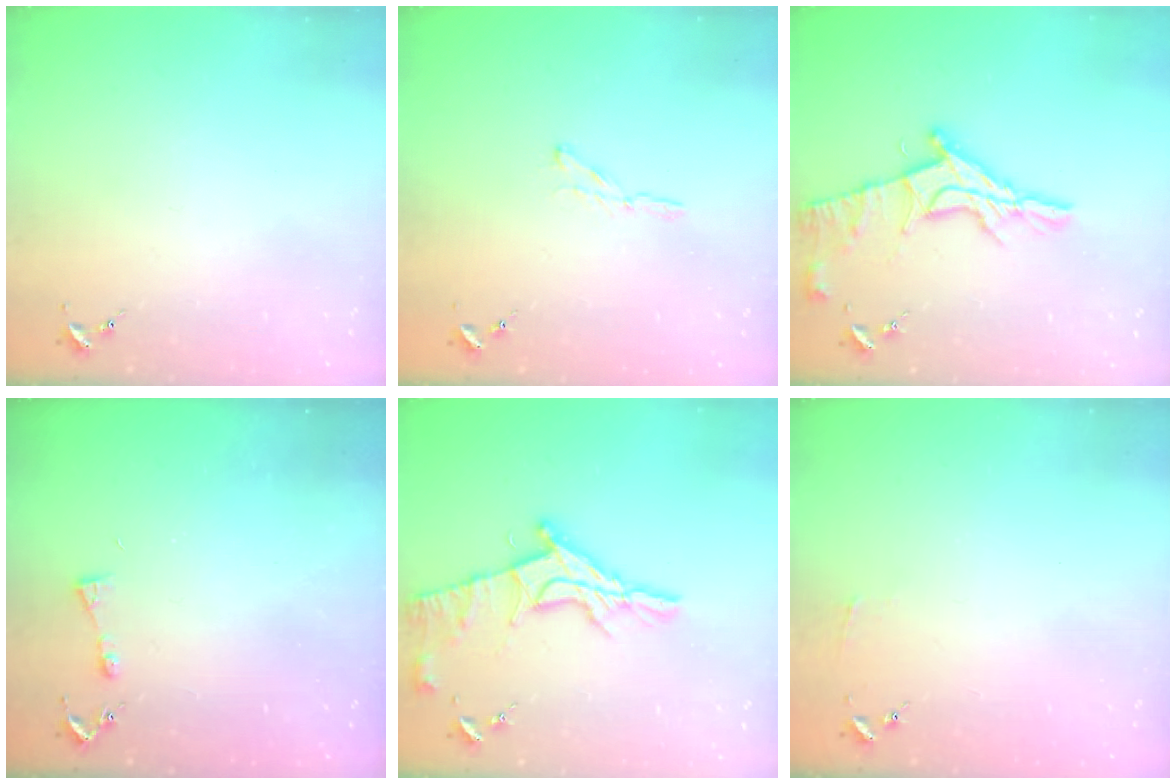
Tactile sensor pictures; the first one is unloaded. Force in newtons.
{"total": 2.4, "press": 2.4, "slide": 0.2}
{"total": 15.1, "press": 15.0, "slide": 1.2}
{"total": 4.5, "press": 4.5, "slide": 0.4}
{"total": 15.1, "press": 15.0, "slide": 1.2}
{"total": 2.9, "press": 2.9, "slide": 0.3}